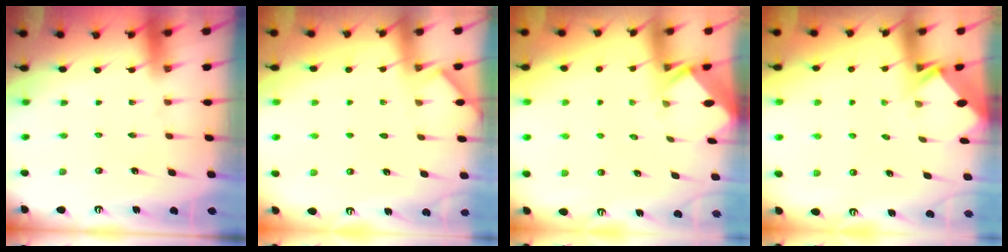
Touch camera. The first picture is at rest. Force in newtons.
{"total": 2.8, "press": 2.8, "slide": 0.4}
{"total": 2.8, "press": 2.8, "slide": 0.1}
{"total": 2.8, "press": 2.8, "slide": 0.2}